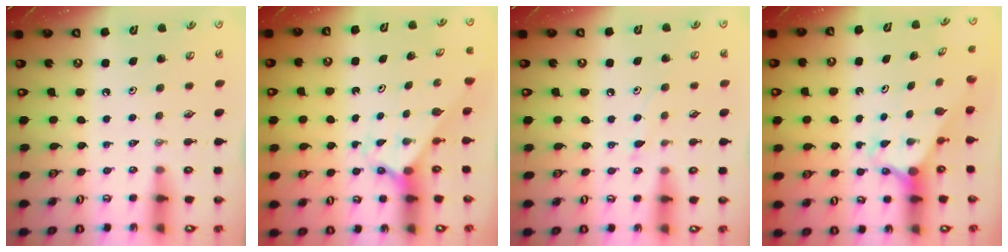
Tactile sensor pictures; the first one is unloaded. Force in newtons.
{"total": 2.1, "press": 2.1, "slide": 0.2}
{"total": 6.5, "press": 6.5, "slide": 0.6}
{"total": 2.6, "press": 2.6, "slide": 0.2}